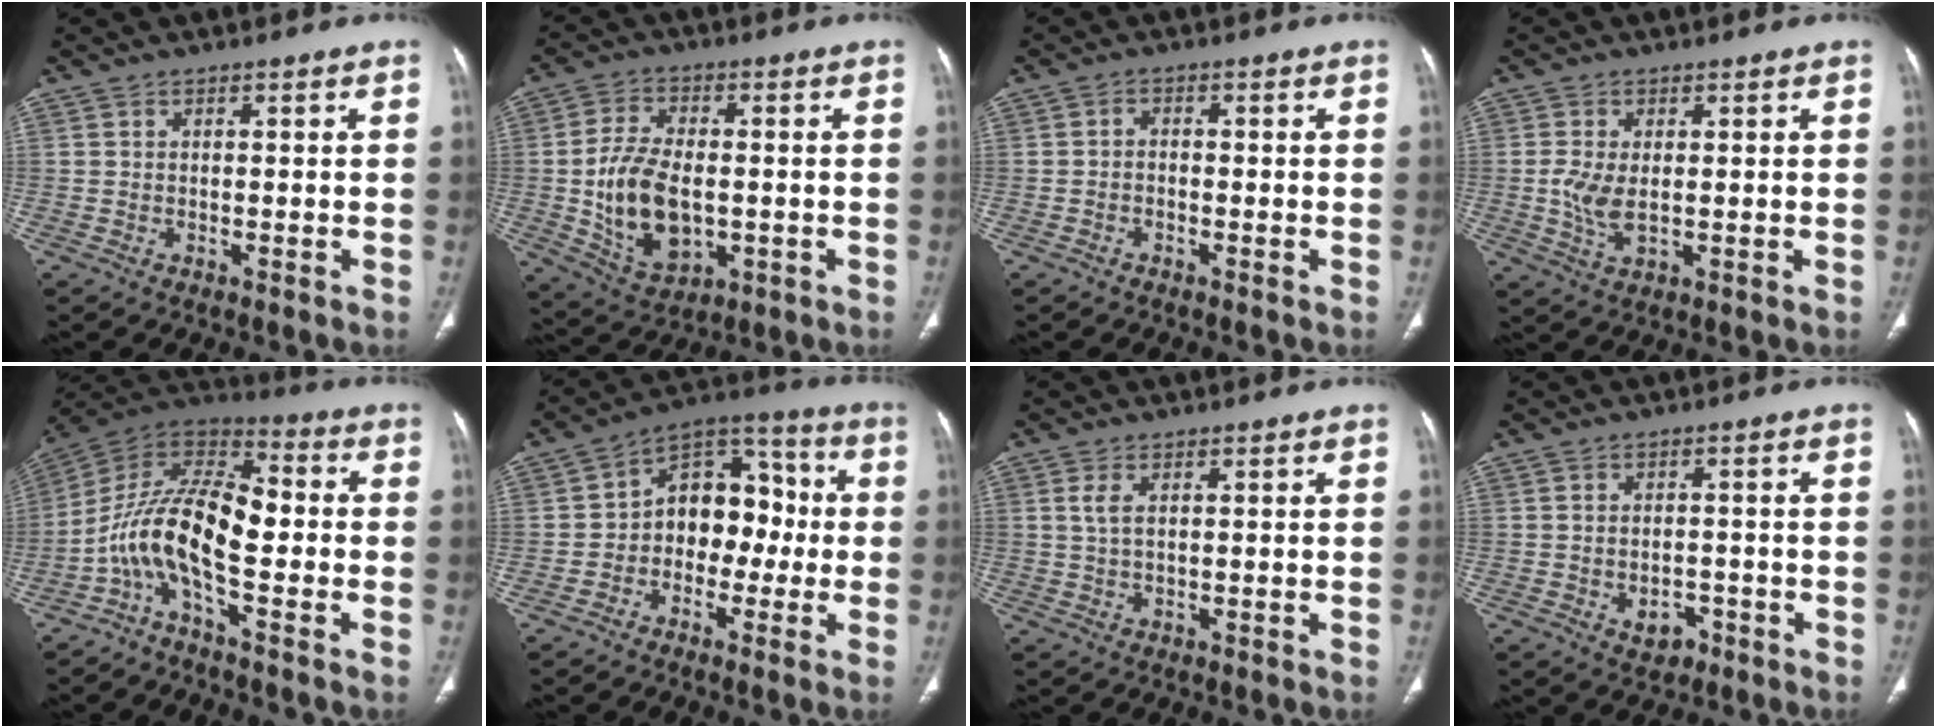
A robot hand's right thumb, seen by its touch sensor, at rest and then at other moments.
{"total": 13.6, "force": [-1.4, 8.2, 10.8], "torque": [-0.185, 0.000, -0.012]}
{"total": 1.1, "force": [-0.6, 0.7, 0.6], "torque": [-0.005, 0.006, -0.014]}
{"total": 4.9, "force": [0.0, 2.5, 4.2], "torque": [-0.092, -0.010, 0.003]}
{"total": 13.8, "force": [-4.0, 5.5, 12.0], "torque": [-0.212, 0.078, -0.086]}
{"total": 12.4, "force": [-1.4, 9.0, 8.5], "torque": [-0.075, 0.048, -0.039]}
{"total": 2.4, "force": [0.8, 1.1, 2.1], "torque": [-0.051, 0.005, 0.020]}
{"total": 3.7, "force": [-1.7, 2.7, 1.9], "torque": [-0.012, 0.013, -0.017]}